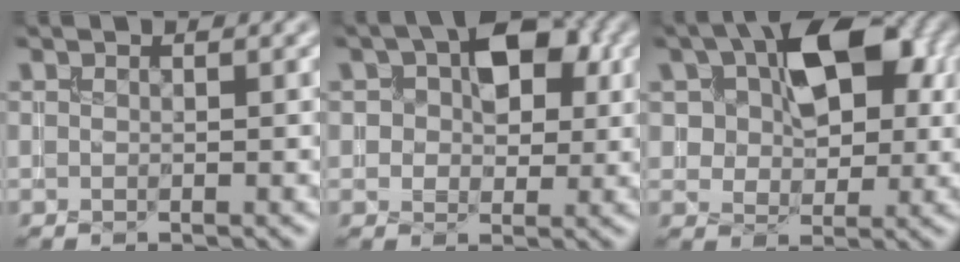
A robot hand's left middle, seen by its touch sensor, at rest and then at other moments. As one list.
[{"total": 6.4, "force": [1.9, 4.0, 4.6], "torque": [-0.068, 0.009, 0.017]}, {"total": 9.6, "force": [2.8, 5.7, 7.1], "torque": [-0.112, 0.011, 0.036]}]